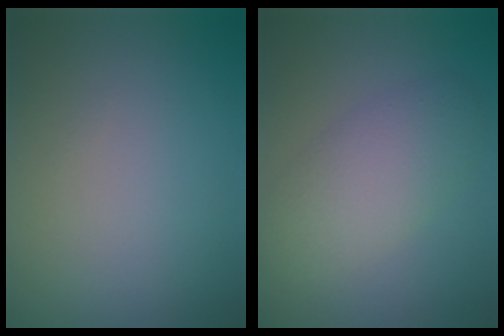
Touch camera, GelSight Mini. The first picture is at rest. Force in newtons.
{"total": 4.6, "press": 4.5, "slide": 0.6}